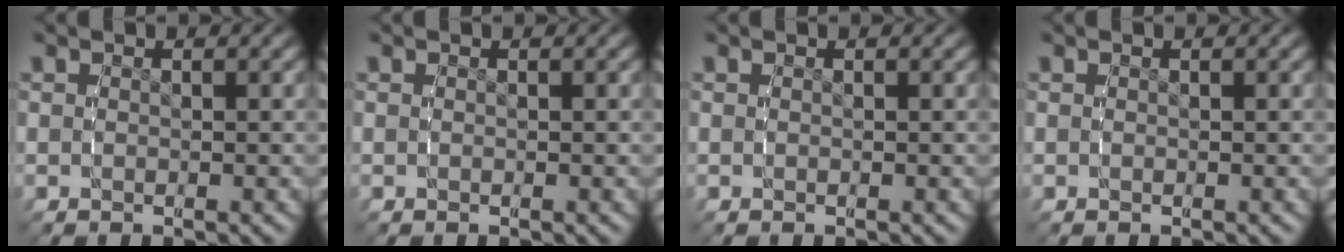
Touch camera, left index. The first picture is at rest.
{"total": 0.0}
{"total": 0.0}
{"total": 0.0}